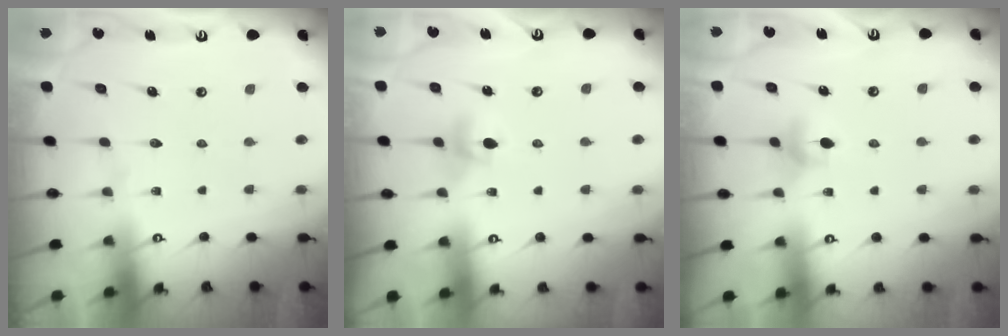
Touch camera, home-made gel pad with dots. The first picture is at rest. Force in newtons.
{"total": 5.7, "press": 5.6, "slide": 0.8}
{"total": 4.8, "press": 4.7, "slide": 0.7}